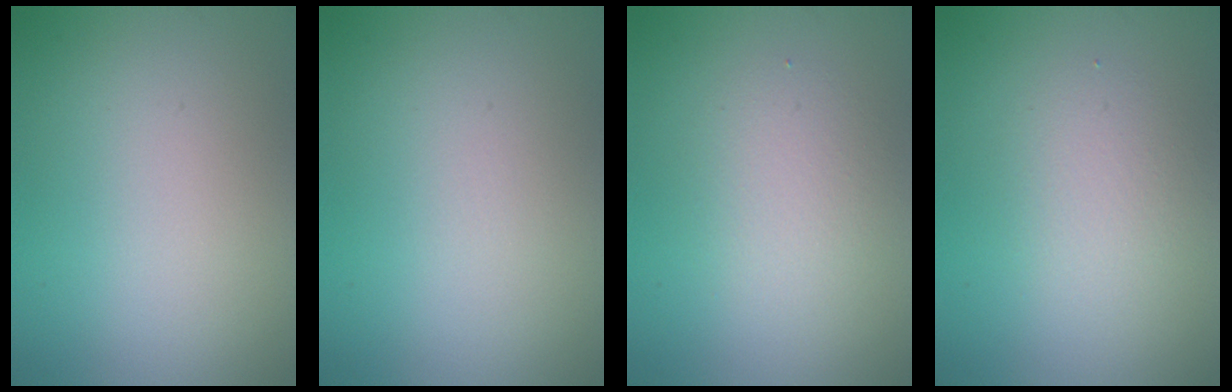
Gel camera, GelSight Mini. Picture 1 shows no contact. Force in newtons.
{"total": 0.0}
{"total": 2.4, "press": 2.4, "slide": 0.2}
{"total": 2.2, "press": 2.2, "slide": 0.1}